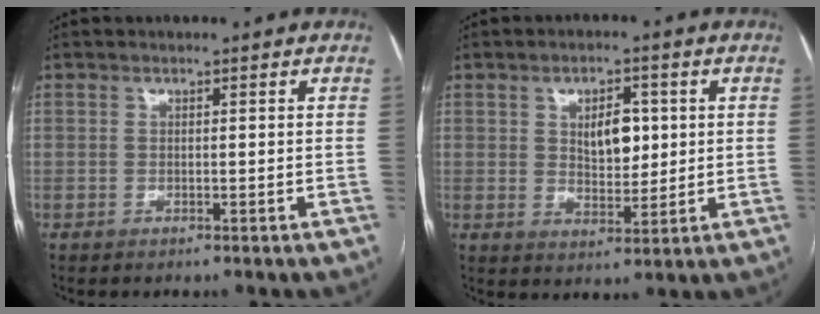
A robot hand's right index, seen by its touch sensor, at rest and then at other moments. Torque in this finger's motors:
{"motor_torque": [0.25, 0.16, 0.29, 0.05]}